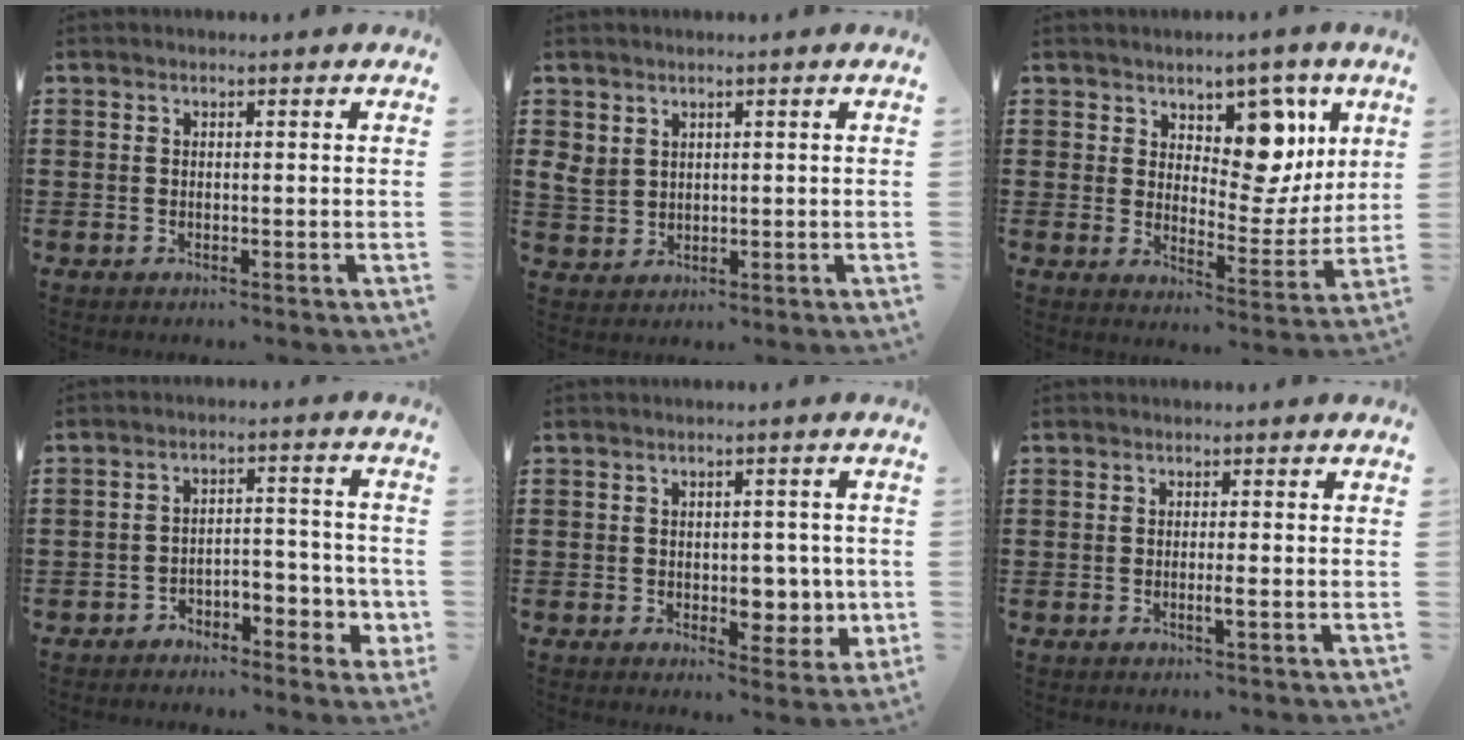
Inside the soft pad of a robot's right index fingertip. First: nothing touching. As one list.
[{"total": 3.1, "force": [1.7, 2.4, 1.1], "torque": [-0.039, 0.006, 0.031]}, {"total": 9.6, "force": [5.5, 5.7, 5.5], "torque": [-0.085, -0.031, 0.092]}, {"total": 4.0, "force": [-2.7, 2.3, 1.8], "torque": [-0.035, 0.010, -0.053]}, {"total": 4.8, "force": [-0.2, 3.6, 3.2], "torque": [-0.034, -0.003, -0.010]}, {"total": 1.4, "force": [-0.5, -0.1, 1.3], "torque": [-0.022, -0.004, -0.009]}]